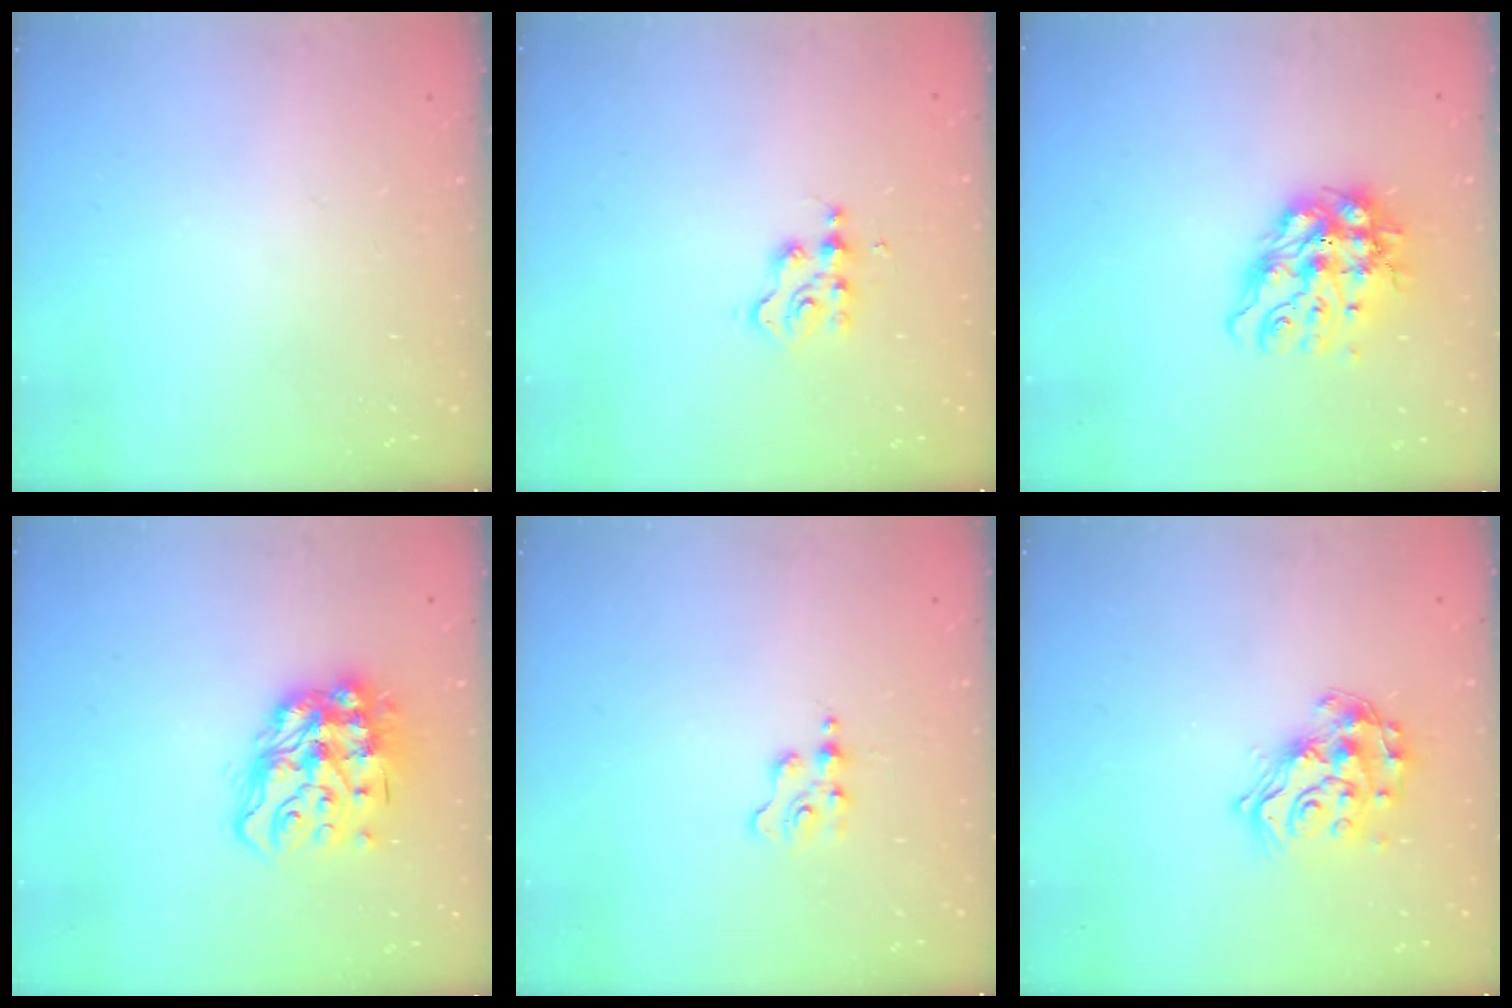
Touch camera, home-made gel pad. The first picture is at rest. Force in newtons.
{"total": 2.3, "press": 2.3, "slide": 0.3}
{"total": 12.9, "press": 12.8, "slide": 1.4}
{"total": 15.1, "press": 15.0, "slide": 1.7}
{"total": 1.8, "press": 1.8, "slide": 0.3}
{"total": 17.0, "press": 17.0, "slide": 1.1}